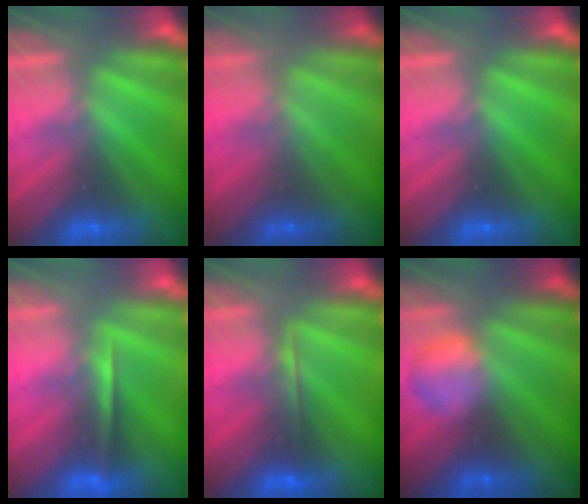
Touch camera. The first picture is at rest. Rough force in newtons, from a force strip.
{"total": 1.5}
{"total": 0.0}
{"total": 1.4}
{"total": 2.0}
{"total": 2.3}